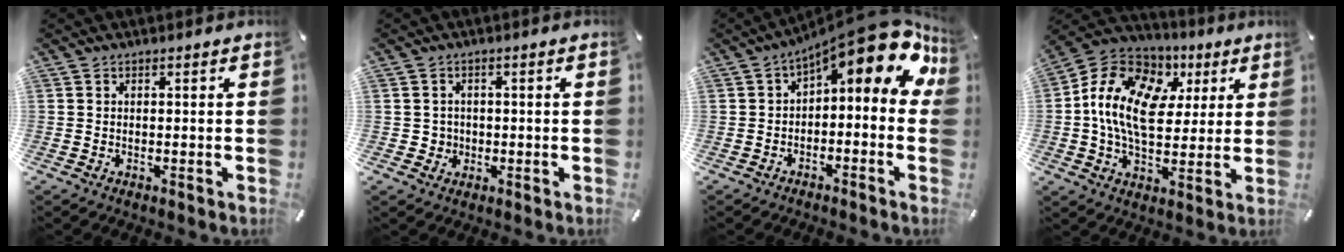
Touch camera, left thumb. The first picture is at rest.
{"total": 3.0, "force": [-0.3, 2.9, 0.3], "torque": [0.000, 0.002, -0.010]}
{"total": 14.4, "force": [6.4, 5.9, 11.5], "torque": [-0.156, -0.051, 0.104]}
{"total": 16.1, "force": [2.9, 11.5, 10.9], "torque": [-0.233, -0.003, 0.049]}